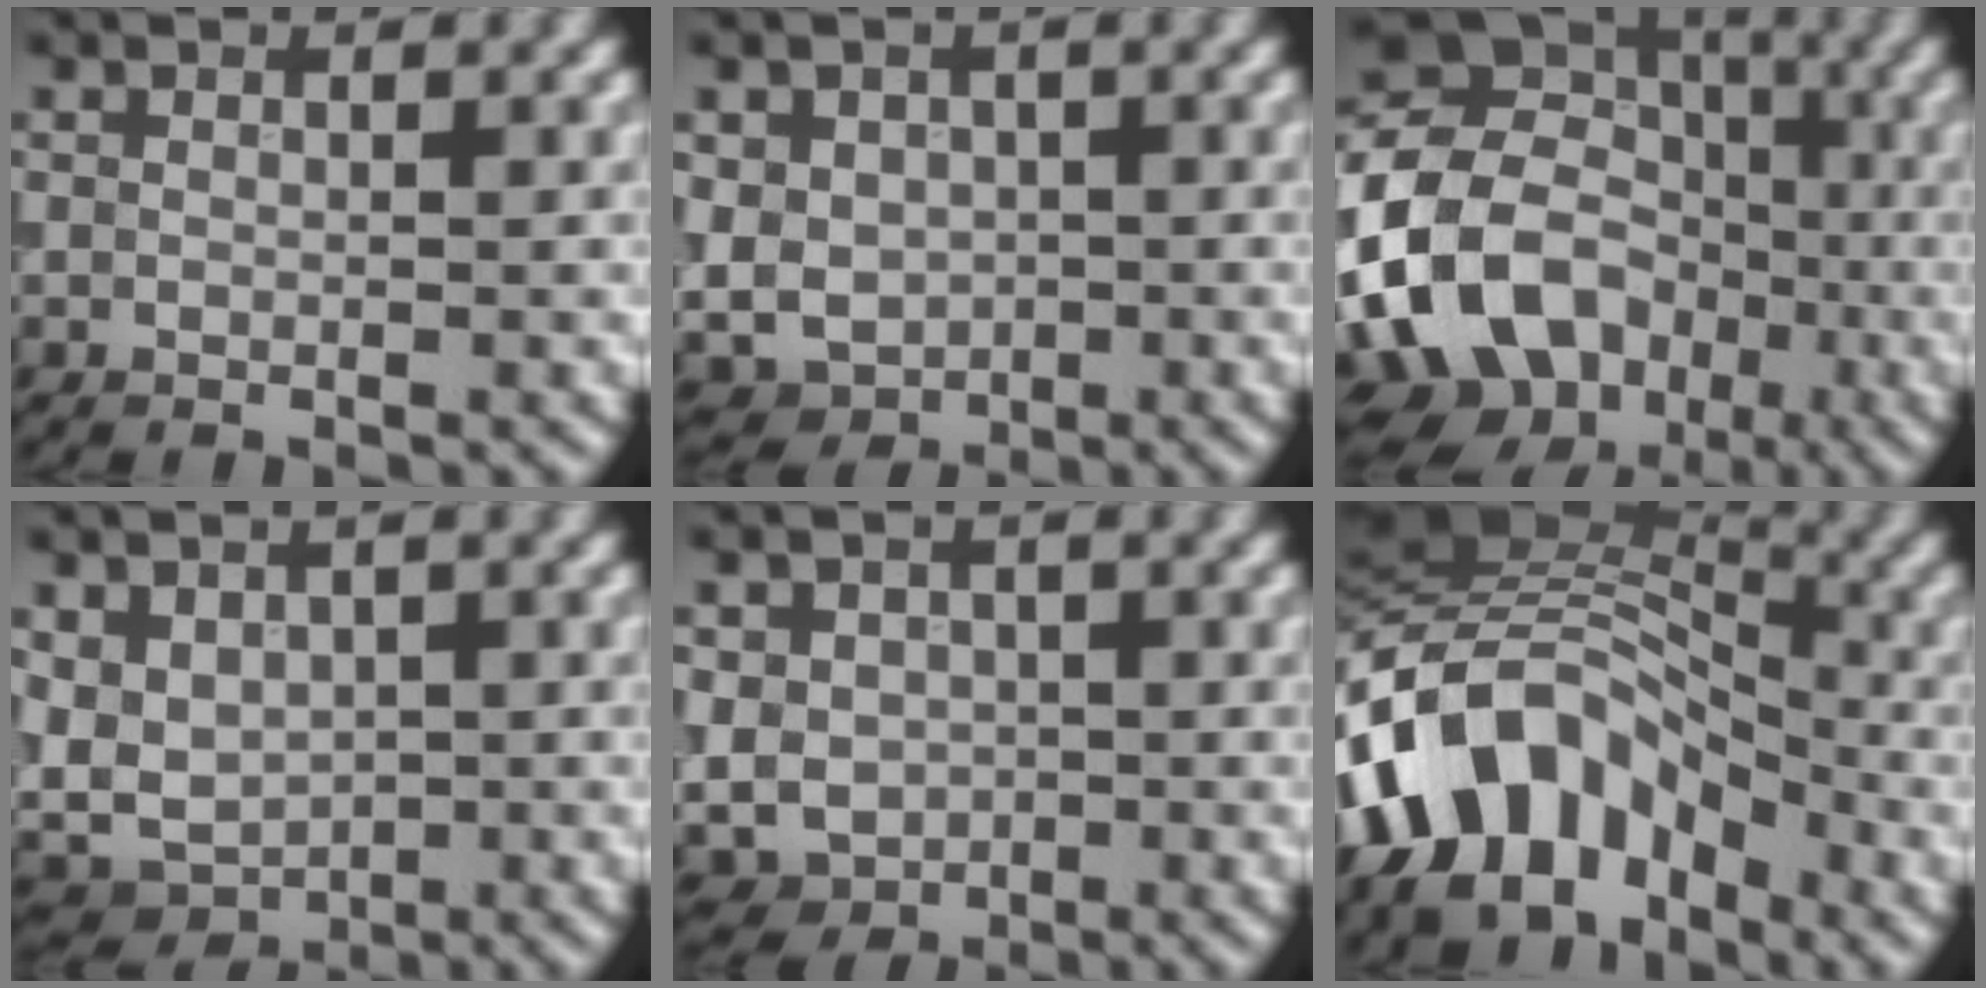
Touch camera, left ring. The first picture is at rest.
{"total": 6.5, "force": [-0.5, 5.7, 3.2], "torque": [-0.064, 0.000, -0.021]}
{"total": 16.4, "force": [-3.9, 13.0, 9.3], "torque": [-0.193, 0.012, -0.078]}
{"total": 6.1, "force": [0.1, 4.7, 3.9], "torque": [-0.083, -0.001, 0.010]}
{"total": 5.8, "force": [-0.6, 5.2, 2.4], "torque": [-0.049, 0.000, -0.025]}
{"total": 13.1, "force": [-5.1, 8.6, 8.4], "torque": [-0.143, 0.018, -0.115]}